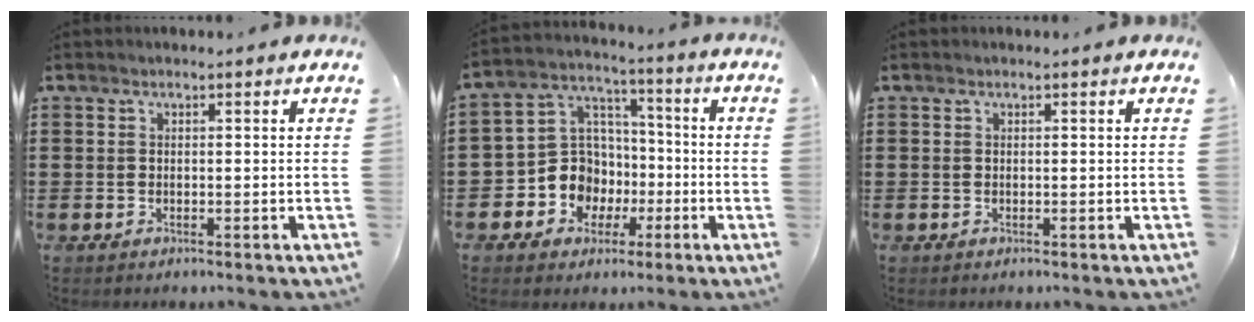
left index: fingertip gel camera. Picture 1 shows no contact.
{"total": 10.4, "force": [-2.6, 9.5, 3.2], "torque": [-0.112, 0.005, -0.042]}
{"total": 0.0}